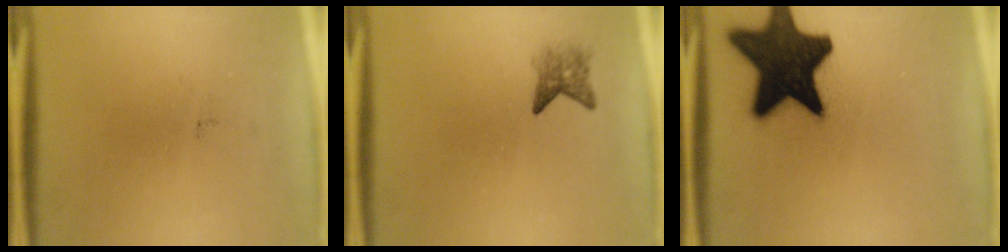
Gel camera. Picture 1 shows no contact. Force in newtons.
{"total": 2.2}
{"total": 18.5}